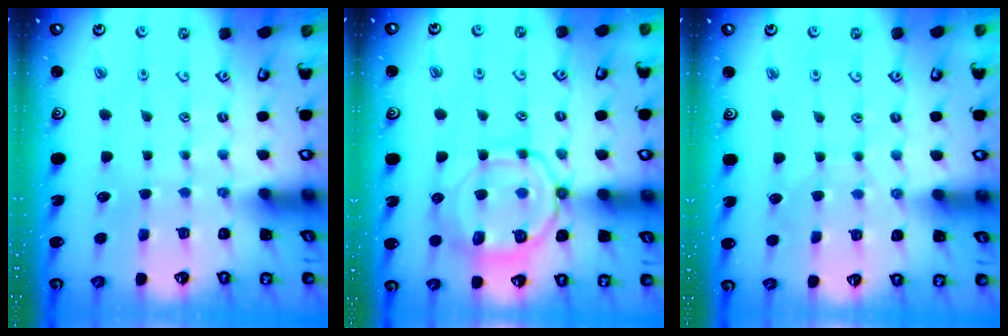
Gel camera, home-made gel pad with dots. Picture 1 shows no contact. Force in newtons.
{"total": 12.6, "press": 12.6, "slide": 1.4}
{"total": 3.1, "press": 3.1, "slide": 0.4}